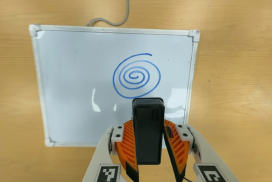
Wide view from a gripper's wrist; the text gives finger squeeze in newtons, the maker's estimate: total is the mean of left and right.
{"total": 6.9, "left": 5.9, "right": 8.0}